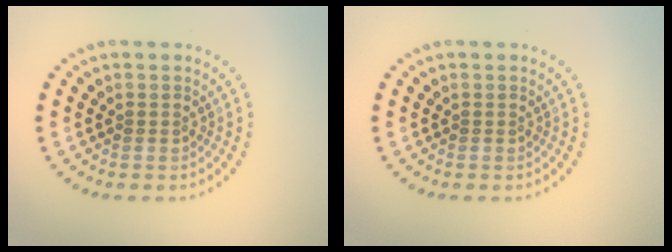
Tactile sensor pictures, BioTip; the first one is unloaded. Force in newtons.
{"total": 0.0}